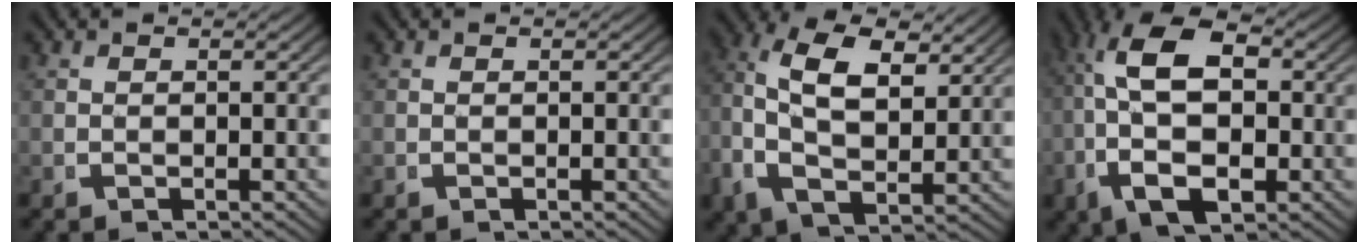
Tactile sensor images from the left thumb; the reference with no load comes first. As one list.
[{"total": 0.0}, {"total": 9.1, "force": [1.9, 5.8, 6.7], "torque": [-0.159, -0.029, 0.045]}, {"total": 11.3, "force": [0.2, 6.8, 9.0], "torque": [-0.194, -0.030, 0.016]}]